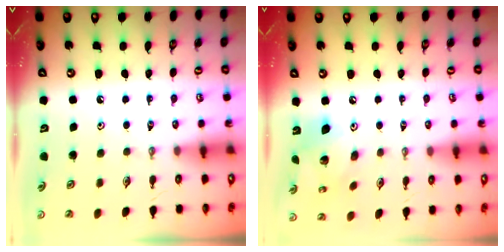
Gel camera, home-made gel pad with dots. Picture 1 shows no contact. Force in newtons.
{"total": 11.6, "press": 11.6, "slide": 1.0}